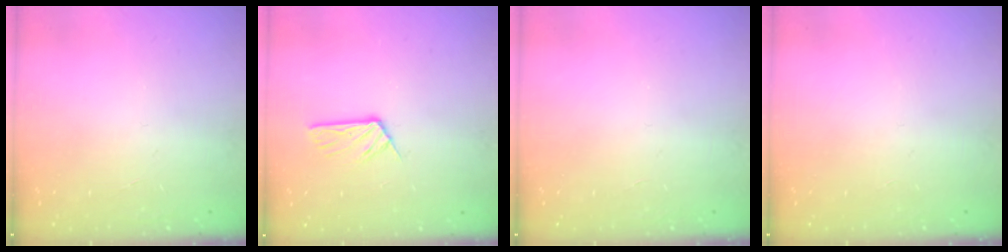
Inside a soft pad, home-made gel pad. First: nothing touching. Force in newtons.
{"total": 4.7, "press": 4.7, "slide": 0.2}
{"total": 0.0}
{"total": 0.0}